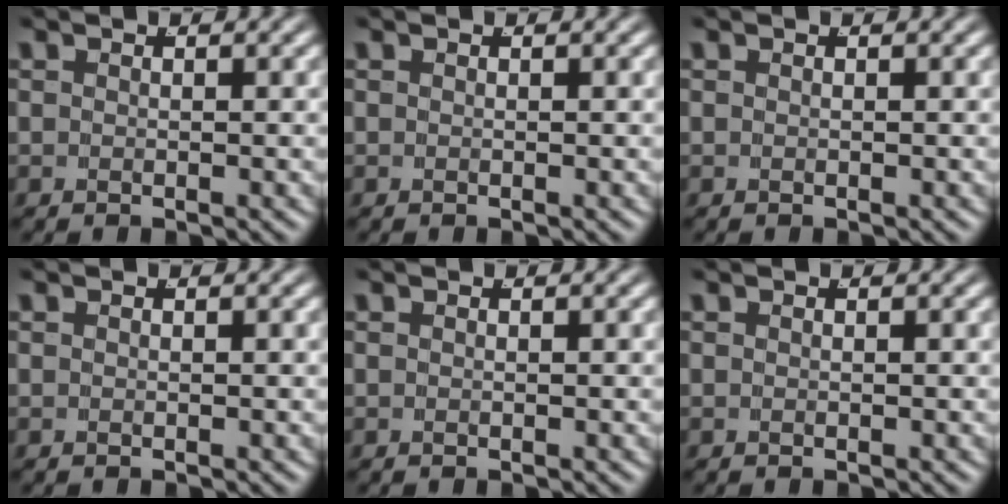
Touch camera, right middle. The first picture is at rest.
{"total": 0.0}
{"total": 0.0}
{"total": 0.0}
{"total": 0.0}
{"total": 0.0}